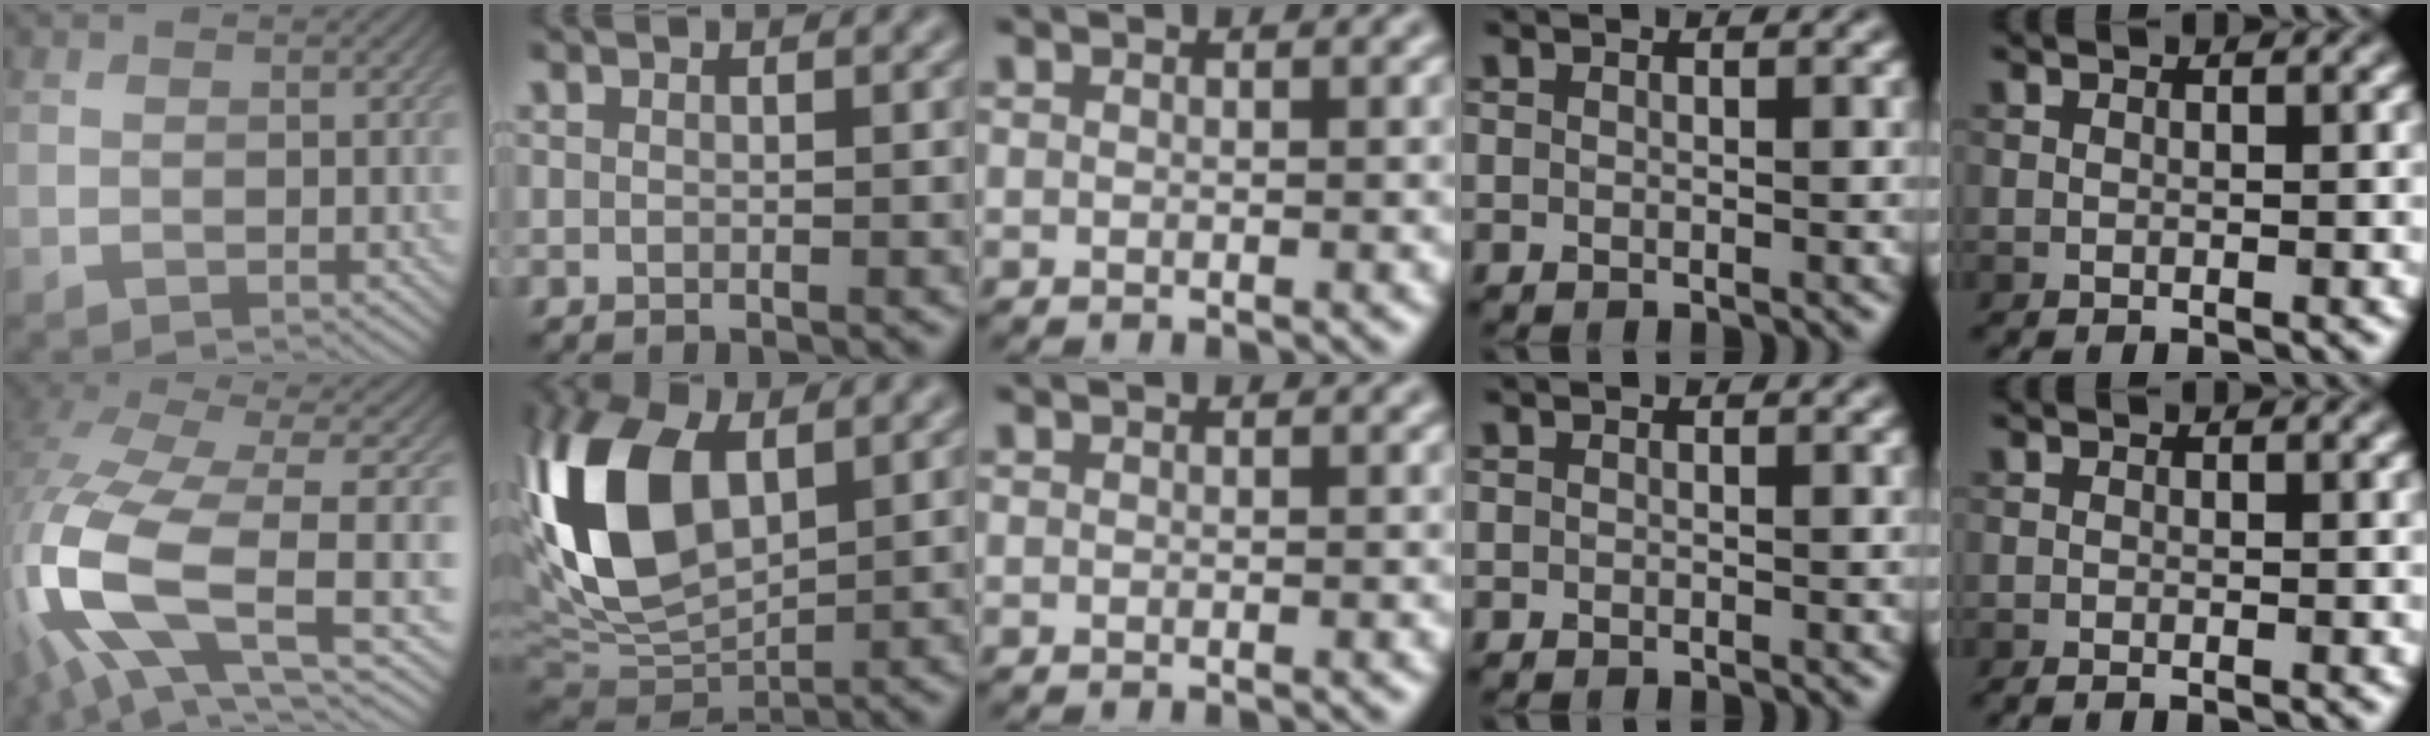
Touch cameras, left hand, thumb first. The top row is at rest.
{"thumb": {"total": 15.2, "force": [-3.5, 6.2, 13.5], "torque": [-0.320, -0.019, -0.059]}, "index": {"total": 12.7, "force": [2.7, 7.2, 10.1], "torque": [-0.239, 0.019, 0.045]}, "little": {"total": 0.7, "force": [-0.6, 0.2, 0.4], "torque": [0.000, -0.004, -0.013]}}